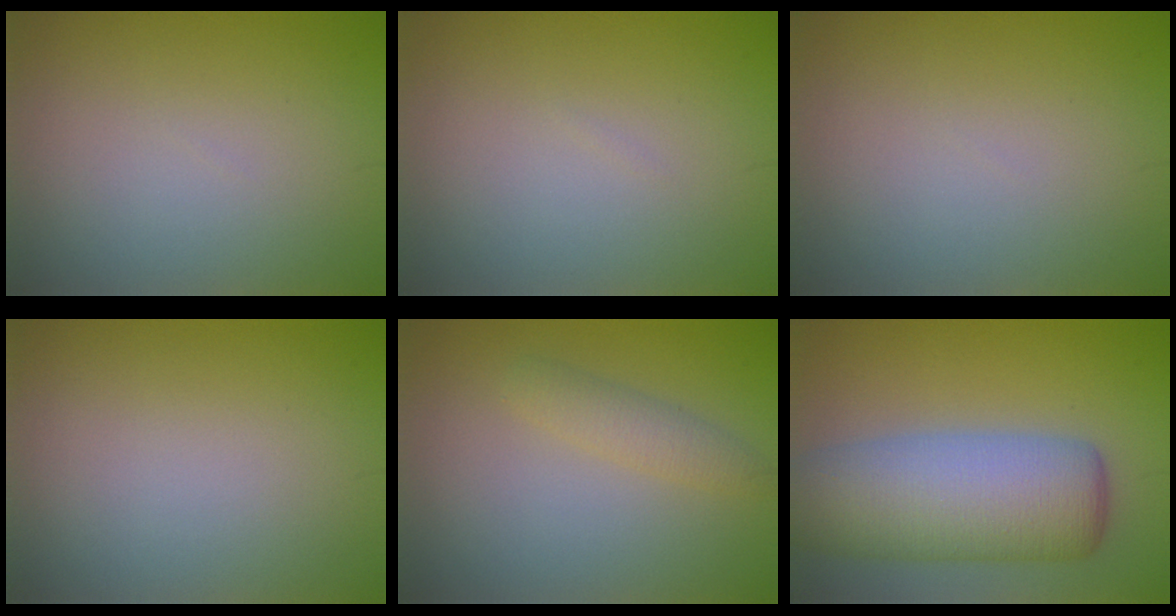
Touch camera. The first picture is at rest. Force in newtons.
{"total": 0.0}
{"total": 0.0}
{"total": 0.0}
{"total": 2.0, "press": 2.0, "slide": 0.1}
{"total": 9.9, "press": 9.9, "slide": 0.5}